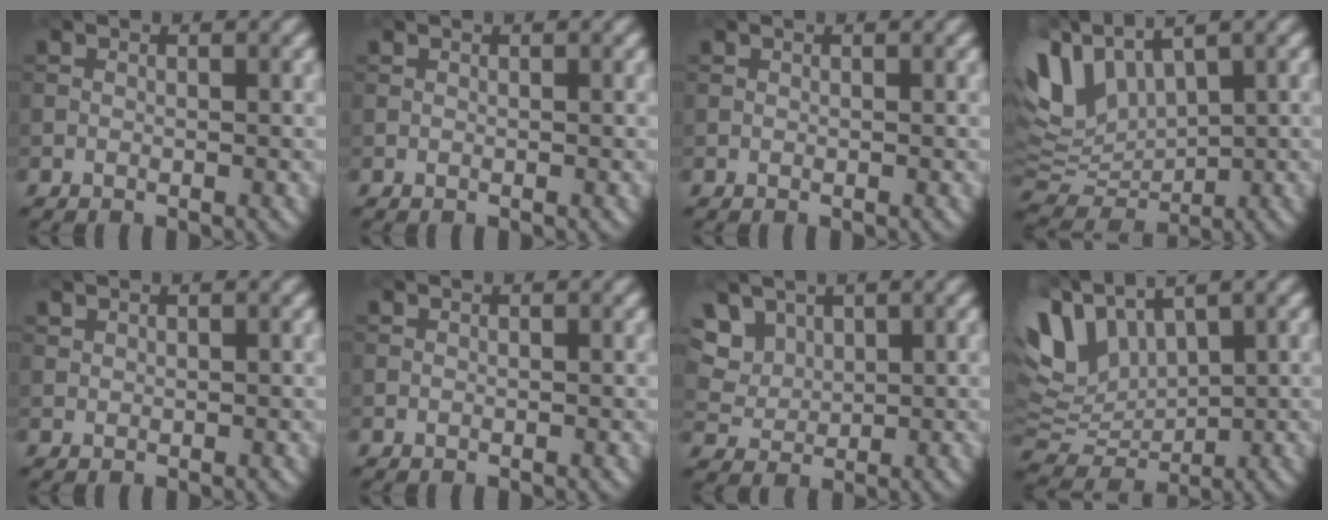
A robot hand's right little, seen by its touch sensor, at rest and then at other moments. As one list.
[{"total": 0.0}, {"total": 0.0}, {"total": 7.5, "force": [2.6, 4.4, 5.5], "torque": [-0.129, 0.007, 0.039]}, {"total": 0.7, "force": [0.7, 0.1, -0.1], "torque": [0.004, 0.003, 0.015]}, {"total": 0.0}, {"total": 4.8, "force": [3.0, 3.2, 2.0], "torque": [-0.060, 0.007, 0.062]}, {"total": 7.8, "force": [3.1, 4.6, 5.5], "torque": [-0.129, 0.012, 0.049]}]